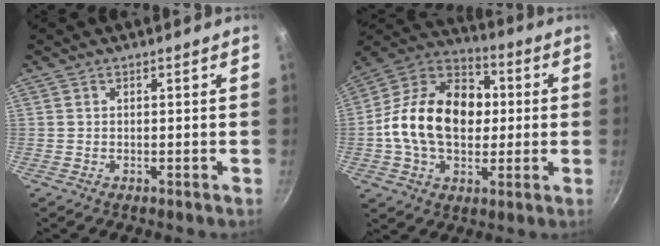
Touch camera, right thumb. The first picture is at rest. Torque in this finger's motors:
{"motor_torque": [0.03, 2.20, 0.69, -0.81, 0.19]}